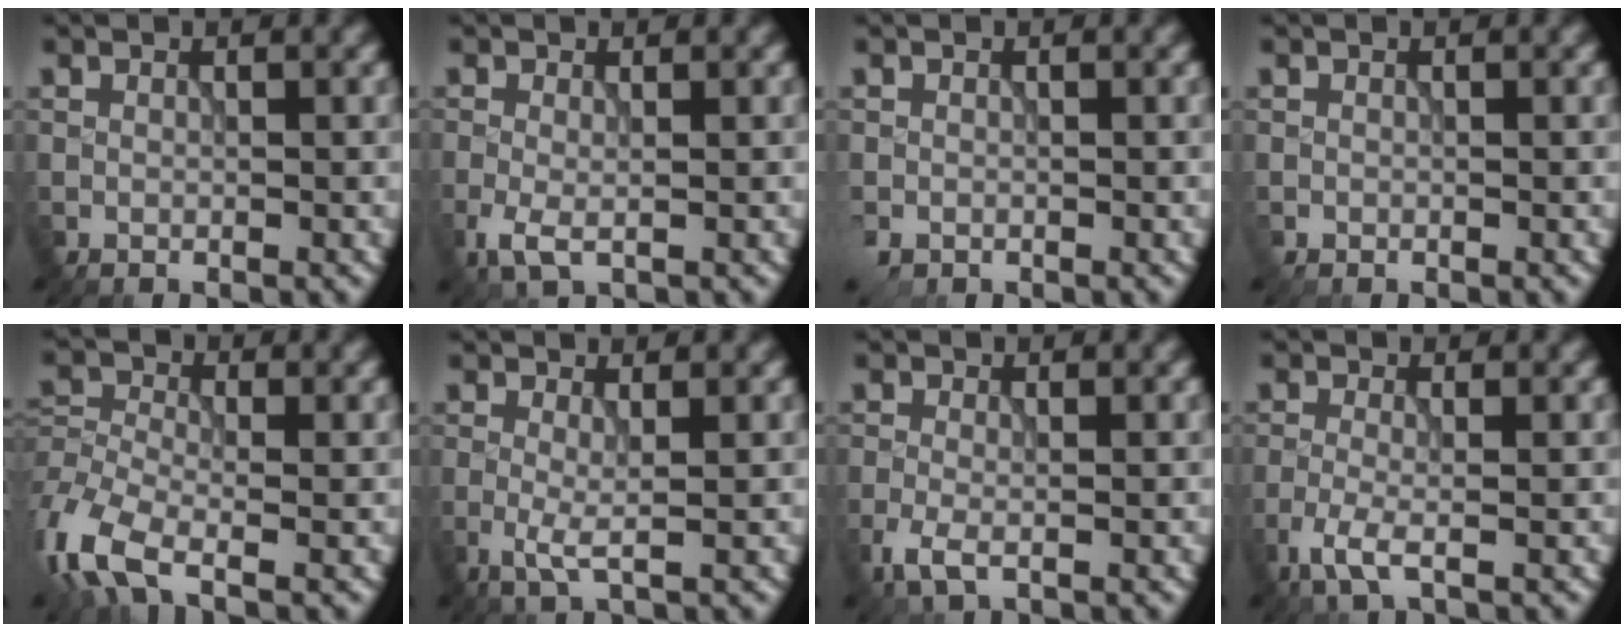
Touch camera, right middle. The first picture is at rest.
{"total": 2.3, "force": [-1.0, 0.9, 1.8], "torque": [-0.047, -0.008, -0.020]}
{"total": 1.7, "force": [-0.8, 1.1, 1.0], "torque": [-0.025, -0.011, -0.014]}
{"total": 0.5, "force": [-0.3, 0.4, 0.2], "torque": [-0.006, -0.002, -0.004]}
{"total": 7.0, "force": [-4.2, 3.1, 4.7], "torque": [-0.110, -0.013, -0.098]}
{"total": 1.9, "force": [-0.3, 0.1, 1.9], "torque": [-0.044, -0.007, -0.009]}
{"total": 2.4, "force": [-1.3, 0.9, 1.8], "torque": [-0.044, -0.007, -0.029]}
{"total": 2.8, "force": [-1.6, 0.8, 2.2], "torque": [-0.052, -0.003, -0.037]}